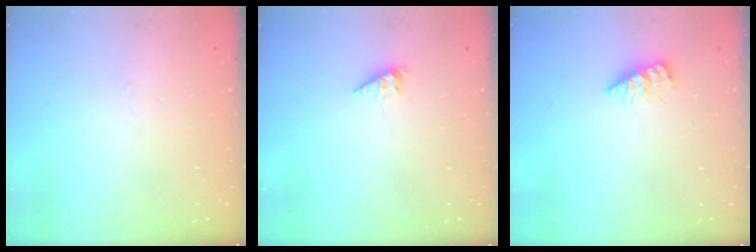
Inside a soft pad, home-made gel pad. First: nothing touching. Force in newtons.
{"total": 2.1, "press": 2.1, "slide": 0.3}
{"total": 2.8, "press": 2.7, "slide": 0.3}